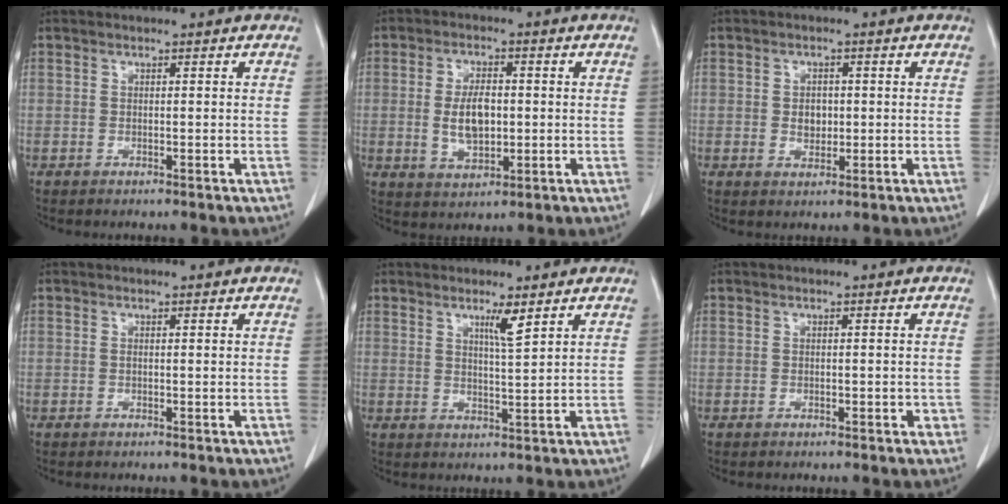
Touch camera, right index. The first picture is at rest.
{"total": 6.5, "force": [-0.3, 3.2, 5.7], "torque": [-0.112, 0.003, 0.001]}
{"total": 2.9, "force": [-0.1, 2.1, 1.9], "torque": [-0.029, 0.001, 0.004]}
{"total": 0.0}
{"total": 3.3, "force": [2.1, -0.2, 2.6], "torque": [-0.049, -0.007, 0.038]}
{"total": 0.9, "force": [-0.3, 0.6, 0.6], "torque": [-0.003, 0.004, -0.003]}